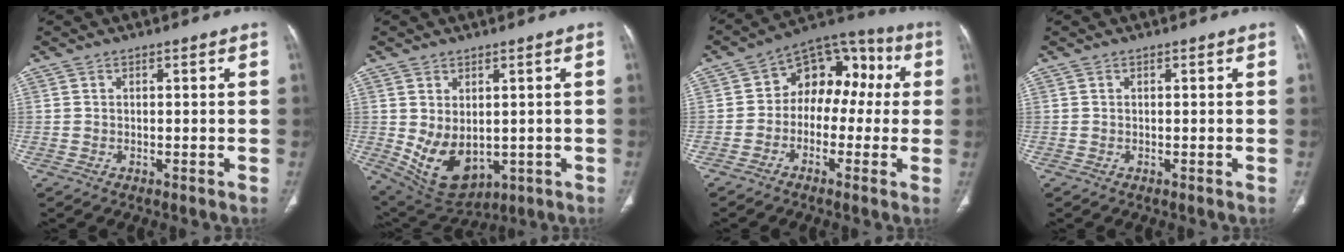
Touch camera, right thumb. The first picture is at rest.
{"total": 10.7, "force": [-0.8, 7.0, 8.0], "torque": [-0.126, -0.008, 0.022]}
{"total": 12.8, "force": [0.1, 9.2, 9.0], "torque": [-0.073, 0.053, -0.017]}
{"total": 0.0}